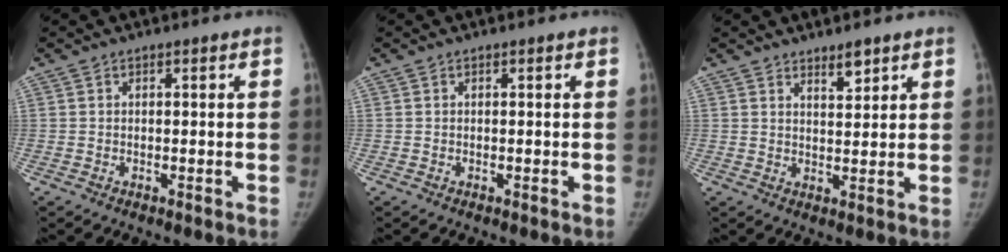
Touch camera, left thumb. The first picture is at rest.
{"total": 0.0}
{"total": 3.3, "force": [2.5, 1.1, 1.8], "torque": [-0.019, -0.021, 0.042]}